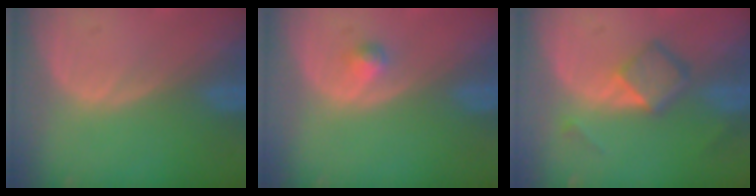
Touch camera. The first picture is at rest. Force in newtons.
{"total": 1.3, "press": 1.2, "slide": 0.1}
{"total": 5.0, "press": 4.6, "slide": 1.9}